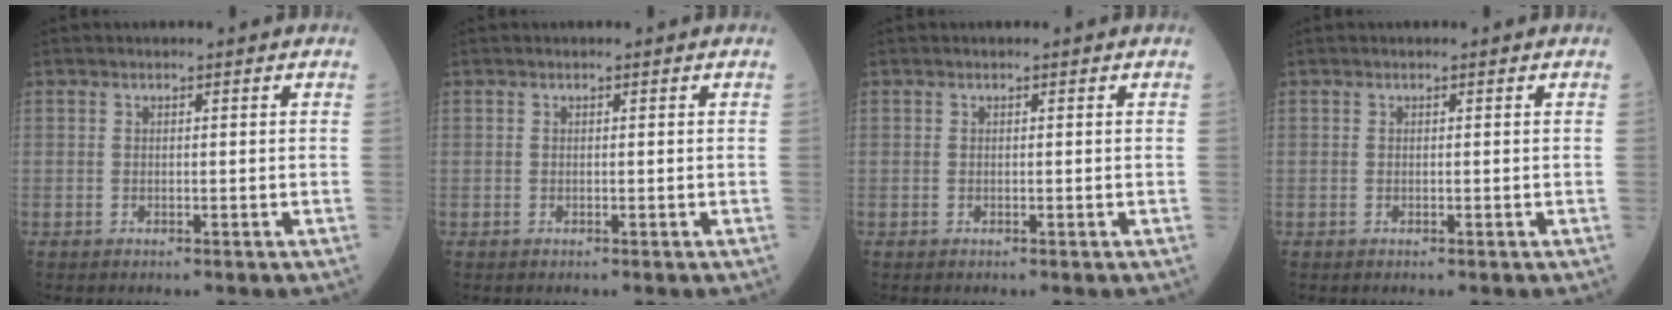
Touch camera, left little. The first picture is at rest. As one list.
[{"total": 0.0}, {"total": 0.0}, {"total": 0.0}]